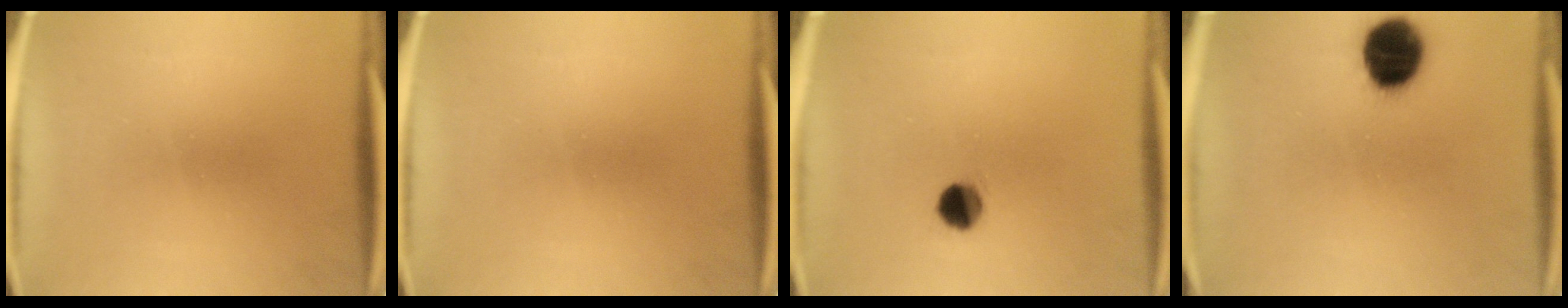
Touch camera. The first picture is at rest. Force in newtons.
{"total": 0.0}
{"total": 5.3}
{"total": 12.3}